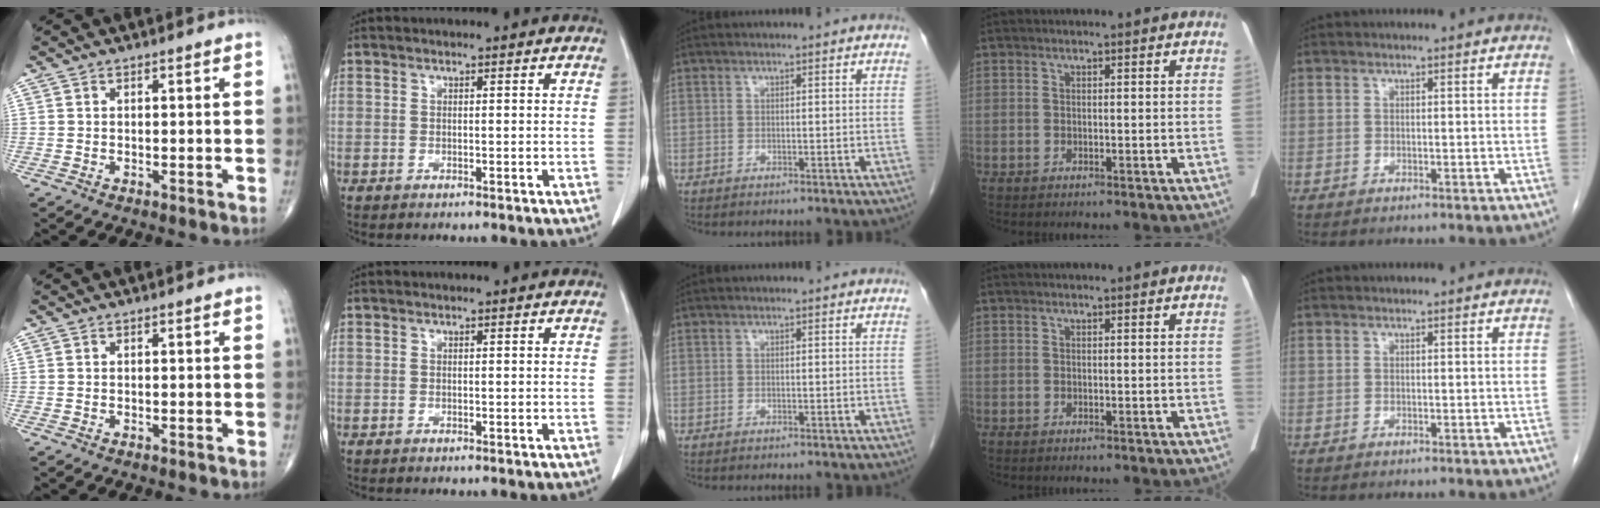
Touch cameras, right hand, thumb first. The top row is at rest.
{}